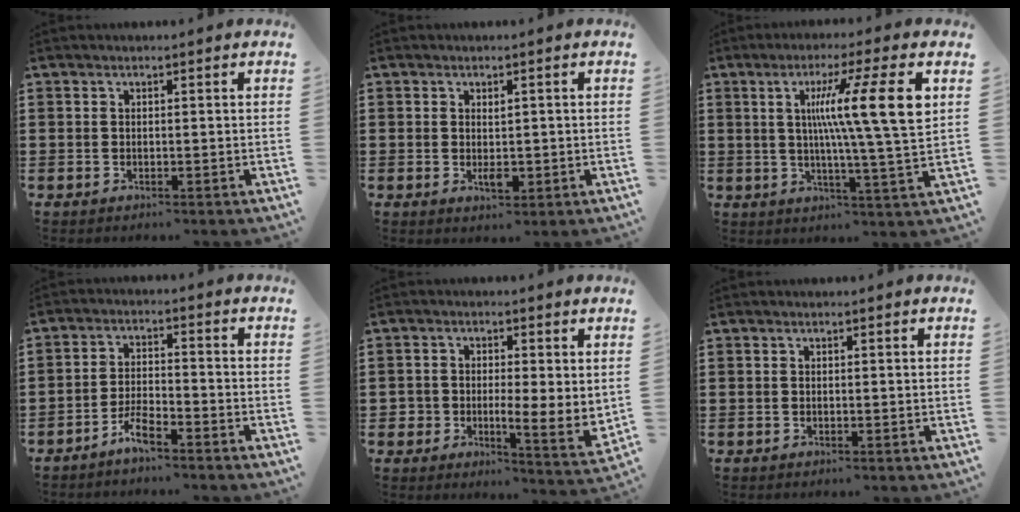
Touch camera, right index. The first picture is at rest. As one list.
[{"total": 2.2, "force": [-0.2, 1.2, 1.8], "torque": [-0.033, 0.001, -0.002]}, {"total": 13.4, "force": [3.7, 0.4, 12.8], "torque": [-0.222, 0.000, 0.047]}, {"total": 3.9, "force": [-3.3, 0.6, 2.0], "torque": [-0.044, 0.008, -0.066]}, {"total": 3.7, "force": [0.9, 2.9, 2.1], "torque": [-0.040, -0.012, 0.012]}, {"total": 0.0}]